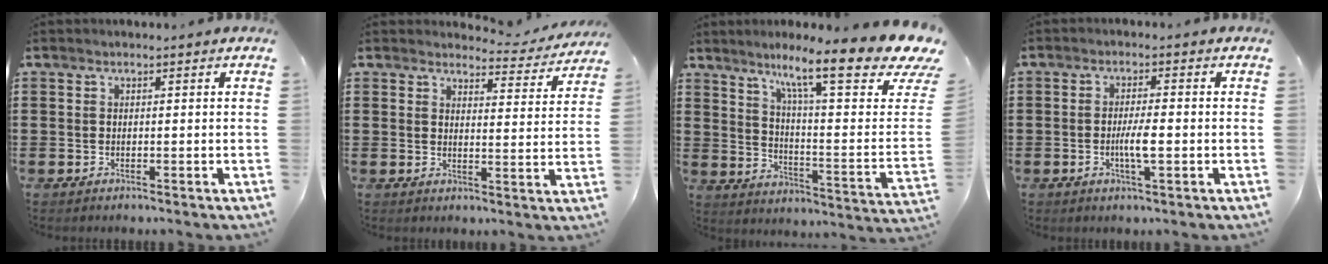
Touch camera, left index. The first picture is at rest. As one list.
[{"total": 4.0, "force": [3.8, 0.6, 0.9], "torque": [-0.025, -0.023, 0.066]}, {"total": 14.3, "force": [10.3, 1.7, 9.8], "torque": [-0.182, -0.065, 0.162]}, {"total": 3.8, "force": [-0.8, 0.7, 3.7], "torque": [-0.072, -0.002, -0.018]}]